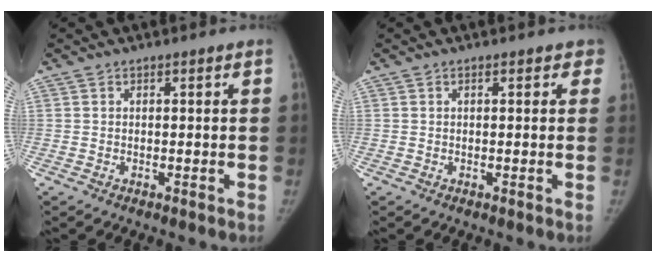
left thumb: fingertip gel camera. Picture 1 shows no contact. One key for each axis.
{"total": 1.7, "fx": 1.0, "fy": 1.0, "fz": 1.1, "tx": 0.009, "ty": 0.002, "tz": 0.003}